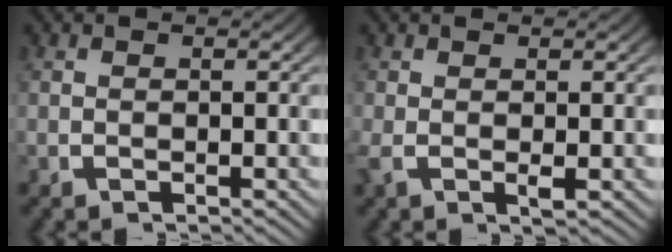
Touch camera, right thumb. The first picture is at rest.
{"total": 1.4, "force": [0.1, 0.6, 1.2], "torque": [-0.027, -0.006, 0.004]}